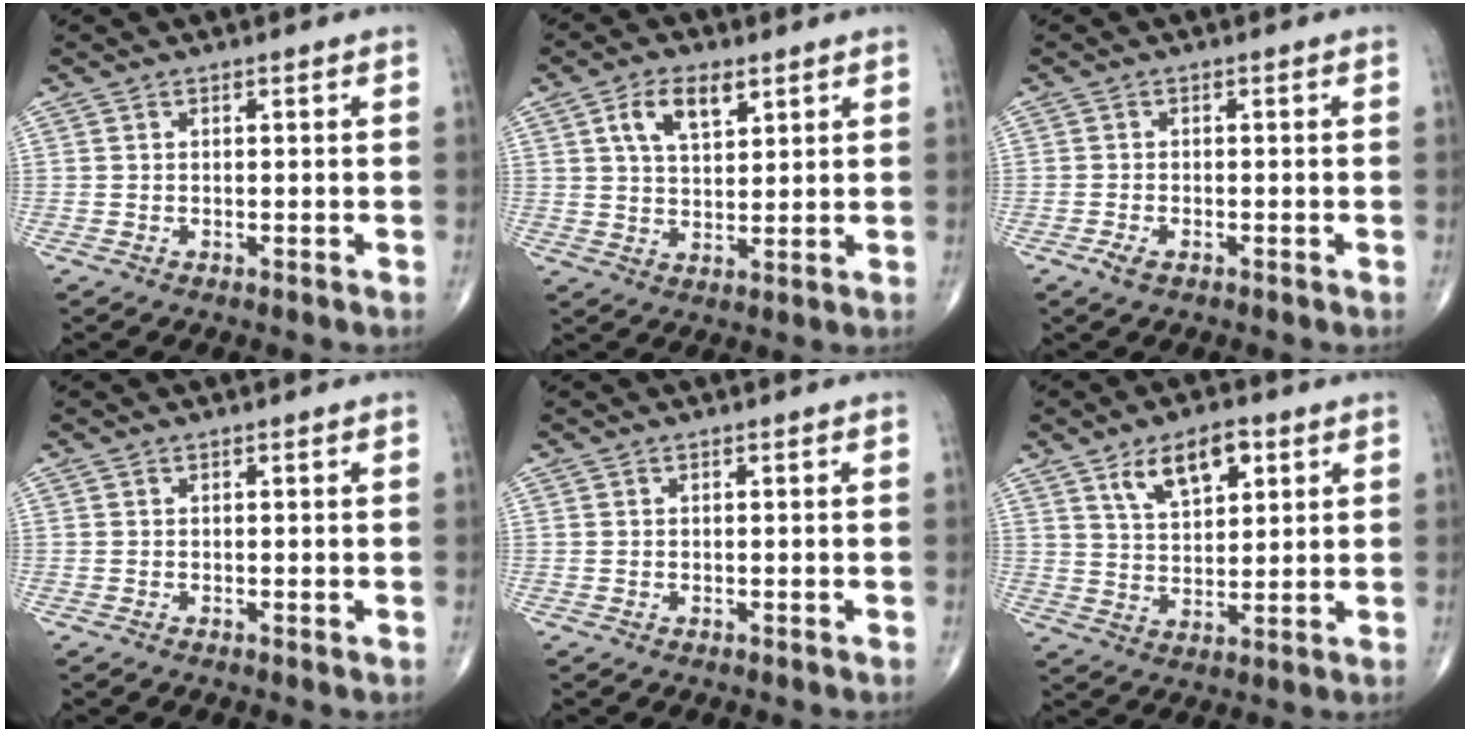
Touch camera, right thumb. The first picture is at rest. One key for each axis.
{"total": 7.5, "fx": 3.6, "fy": 3.8, "fz": 5.4, "tx": -0.086, "ty": -0.012, "tz": 0.066}
{"total": 1.8, "fx": -1.1, "fy": 0.9, "fz": 1.2, "tx": -0.032, "ty": -0.001, "tz": -0.021}
{"total": 0.0}
{"total": 0.0}
{"total": 9.4, "fx": 4.8, "fy": 4.8, "fz": 6.6, "tx": -0.093, "ty": -0.019, "tz": 0.086}